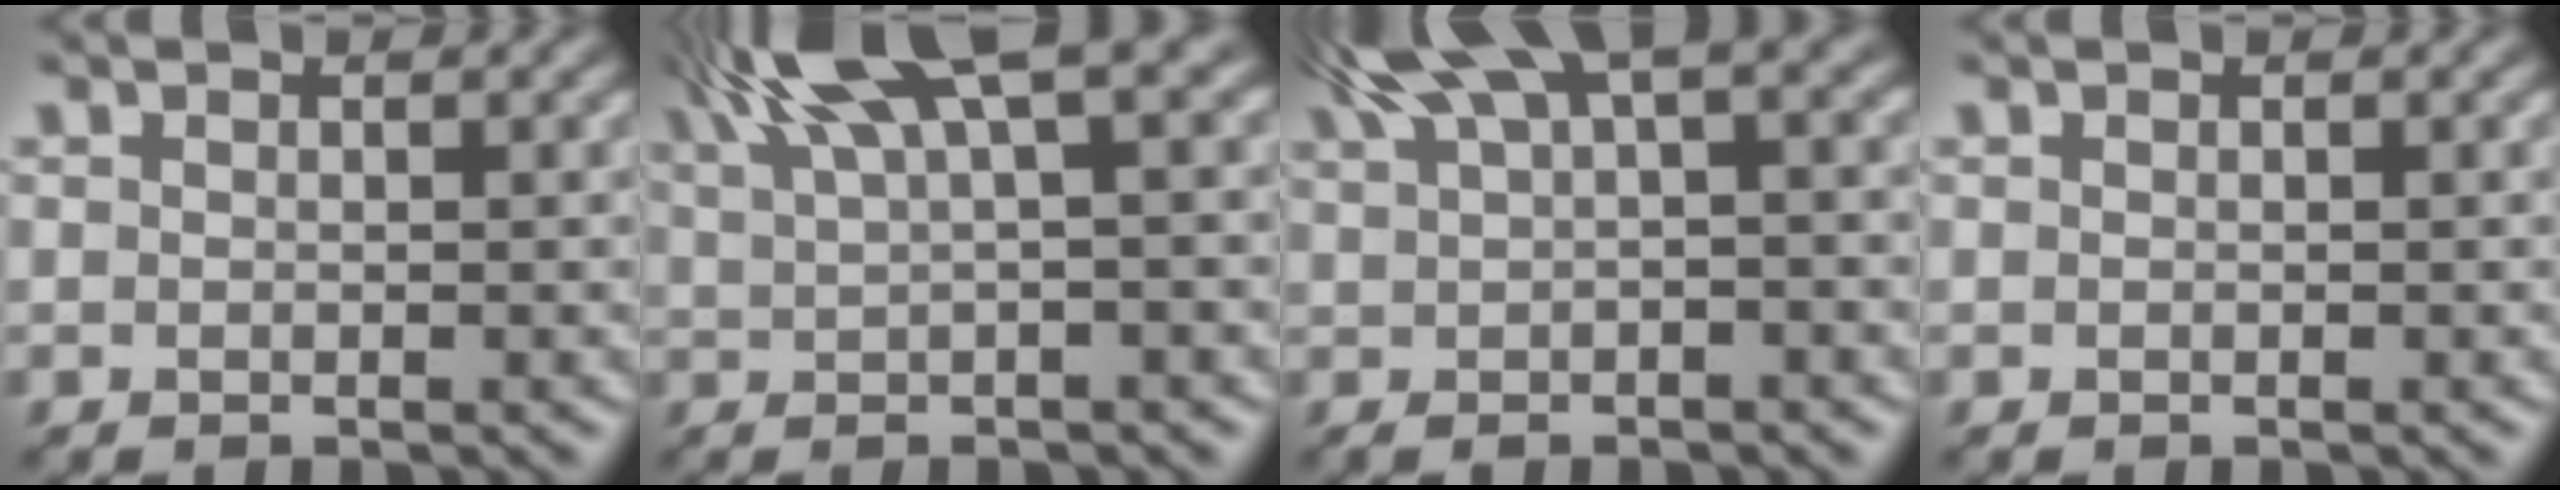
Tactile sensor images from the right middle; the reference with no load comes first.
{"total": 10.2, "force": [4.8, 2.6, 8.7], "torque": [-0.139, 0.025, 0.085]}
{"total": 7.3, "force": [3.0, 2.0, 6.3], "torque": [-0.109, 0.021, 0.054]}
{"total": 0.0}